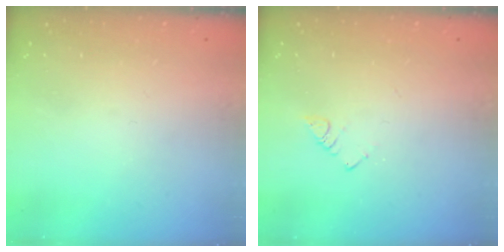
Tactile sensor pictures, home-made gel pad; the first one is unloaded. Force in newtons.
{"total": 2.4, "press": 2.4, "slide": 0.4}